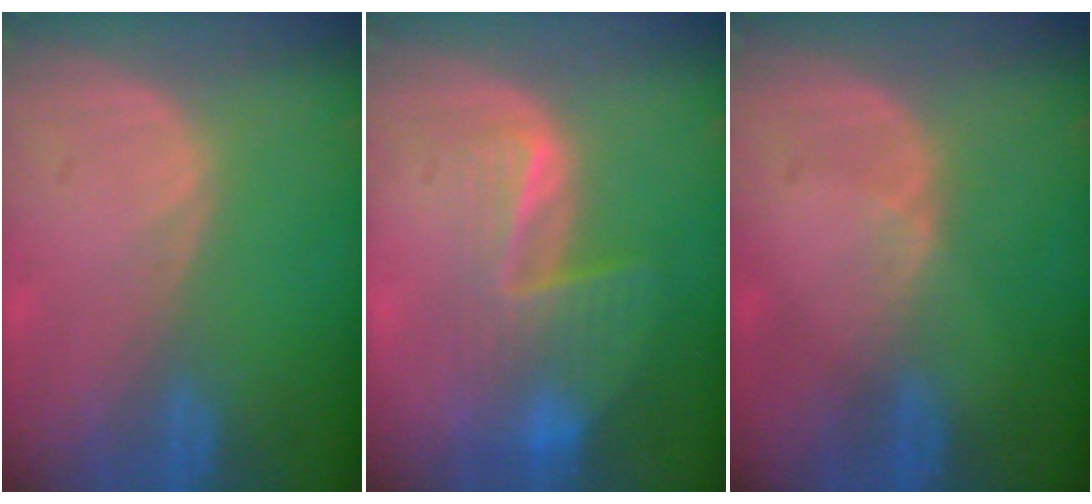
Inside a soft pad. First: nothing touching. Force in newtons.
{"total": 7.6, "press": 6.7, "slide": 3.4}
{"total": 1.4, "press": 0.9, "slide": 1.1}